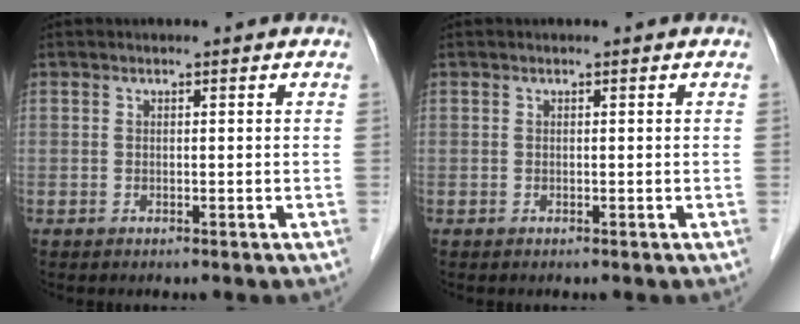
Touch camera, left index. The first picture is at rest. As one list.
[{"total": 0.0}]